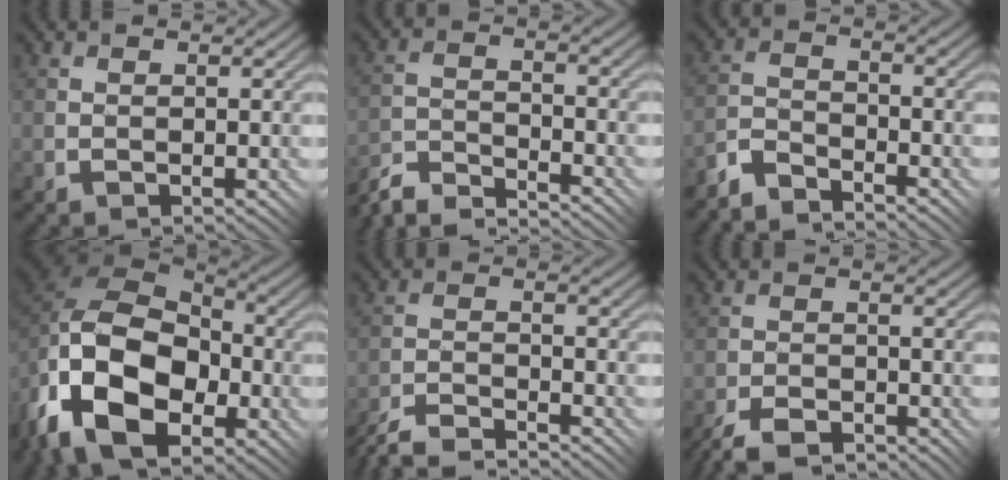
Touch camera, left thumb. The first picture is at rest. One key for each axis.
{"total": 6.9, "fx": -6.8, "fy": 0.2, "fz": 1.2, "tx": -0.026, "ty": 0.004, "tz": -0.138}
{"total": 4.5, "fx": -4.3, "fy": 0.5, "fz": 0.9, "tx": -0.019, "ty": 0.002, "tz": -0.100}
{"total": 17.4, "fx": -7.1, "fy": 11.8, "fz": 10.7, "tx": -0.234, "ty": -0.029, "tz": -0.120}
{"total": 7.3, "fx": -7.1, "fy": 0.2, "fz": 1.7, "tx": -0.034, "ty": 0.002, "tz": -0.134}
{"total": 5.3, "fx": -4.4, "fy": 1.4, "fz": 2.5, "tx": -0.047, "ty": -0.001, "tz": -0.087}